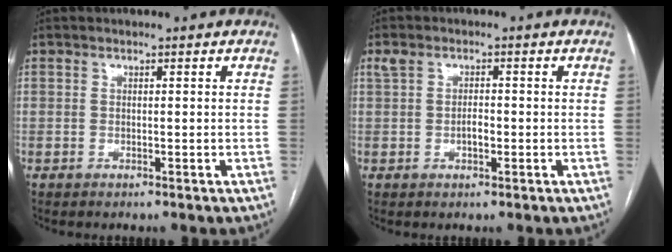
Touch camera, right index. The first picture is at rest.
{"total": 2.9, "force": [0.0, 1.6, 2.5], "torque": [-0.053, 0.012, 0.003]}